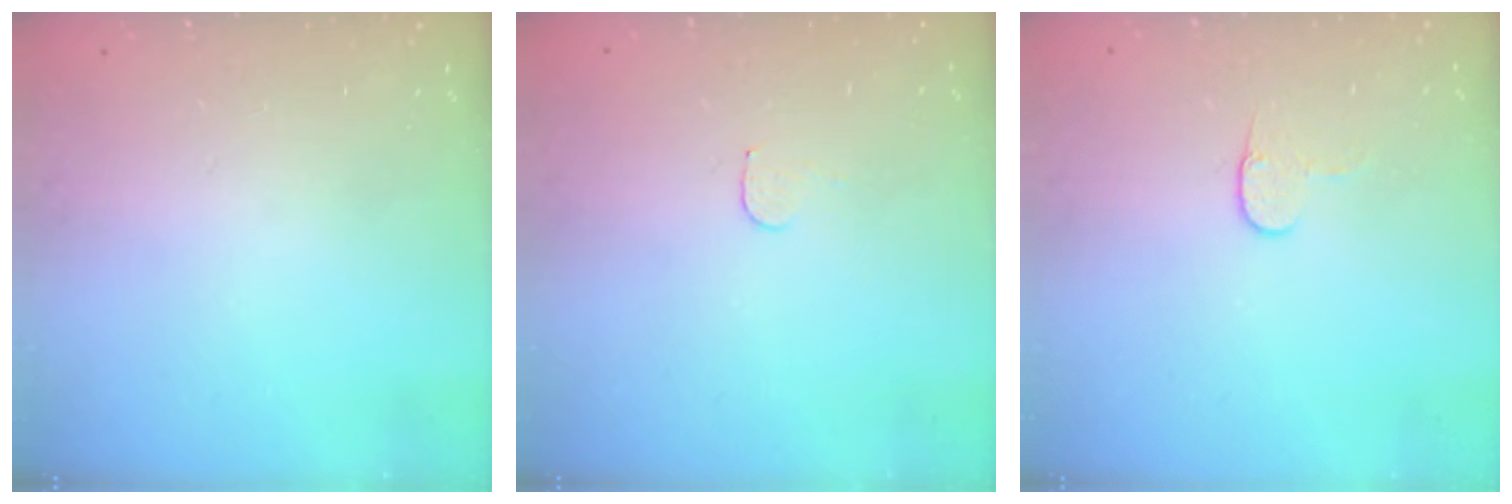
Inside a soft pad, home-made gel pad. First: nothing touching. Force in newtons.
{"total": 3.4, "press": 3.4, "slide": 0.3}
{"total": 4.3, "press": 4.3, "slide": 0.4}